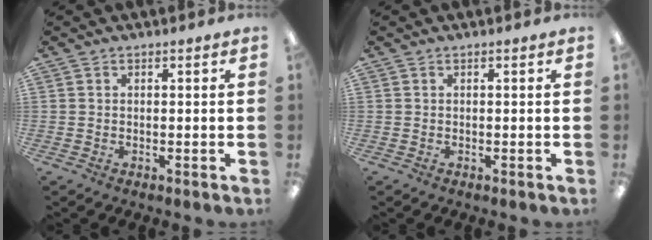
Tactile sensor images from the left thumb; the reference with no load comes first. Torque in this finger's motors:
{"motor_torque": [0.00, 0.00, 0.04, -0.03, 0.00]}